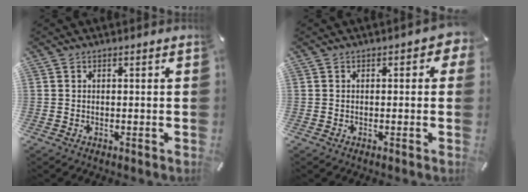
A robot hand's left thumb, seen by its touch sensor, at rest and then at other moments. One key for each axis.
{"total": 2.2, "fx": -0.1, "fy": 1.4, "fz": 1.8, "tx": -0.017, "ty": 0.001, "tz": -0.005}